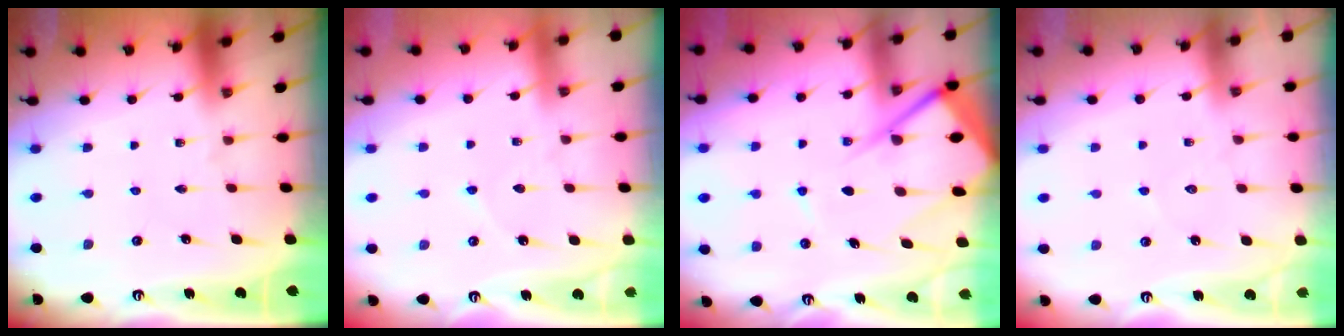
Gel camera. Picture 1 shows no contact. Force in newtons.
{"total": 3.3, "press": 3.3, "slide": 0.3}
{"total": 14.2, "press": 14.1, "slide": 1.7}
{"total": 4.0, "press": 4.0, "slide": 0.5}